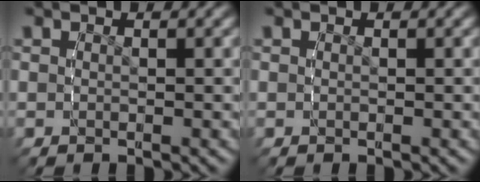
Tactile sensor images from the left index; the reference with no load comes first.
{"total": 0.0}